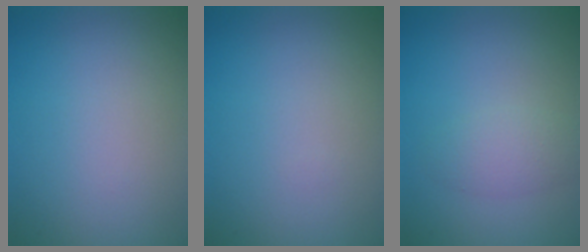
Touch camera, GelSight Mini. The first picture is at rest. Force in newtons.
{"total": 0.0}
{"total": 2.1, "press": 2.1, "slide": 0.1}